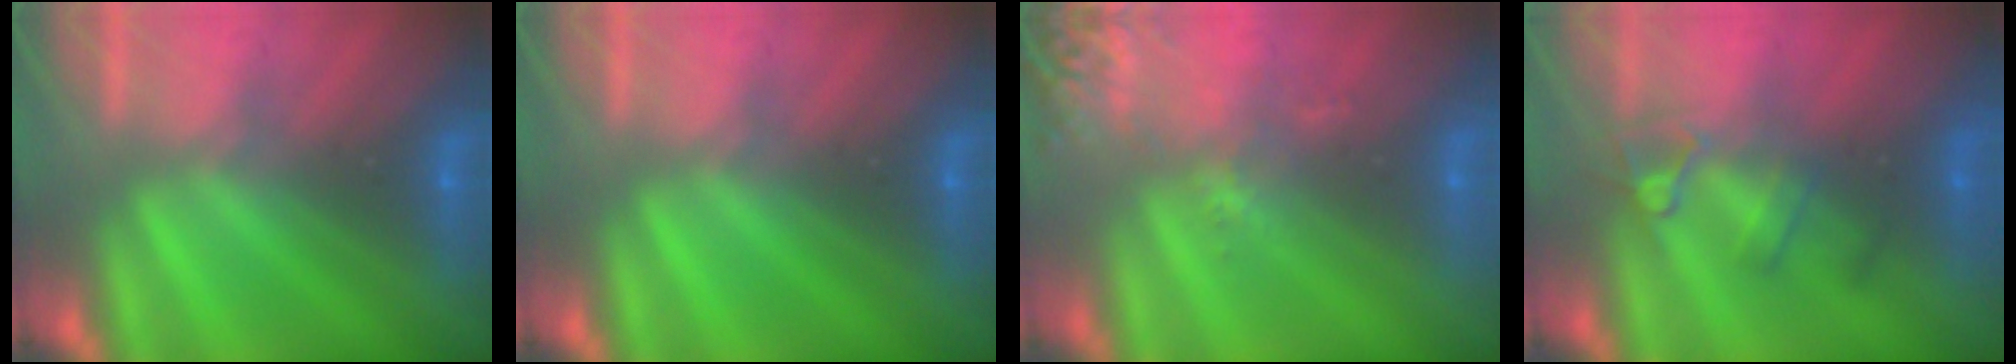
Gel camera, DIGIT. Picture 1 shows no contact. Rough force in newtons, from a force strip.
{"total": 0.0}
{"total": 2.6}
{"total": 2.4}